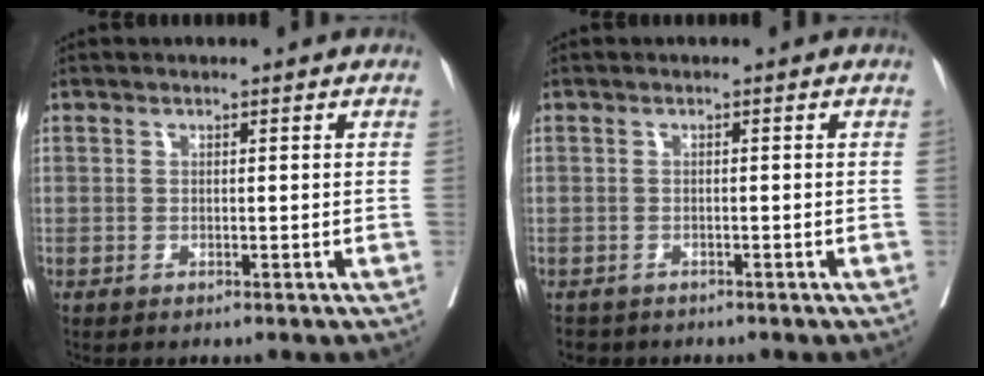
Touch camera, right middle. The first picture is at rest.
{"total": 2.6, "force": [-2.2, 1.4, 0.3], "torque": [-0.010, -0.001, -0.031]}